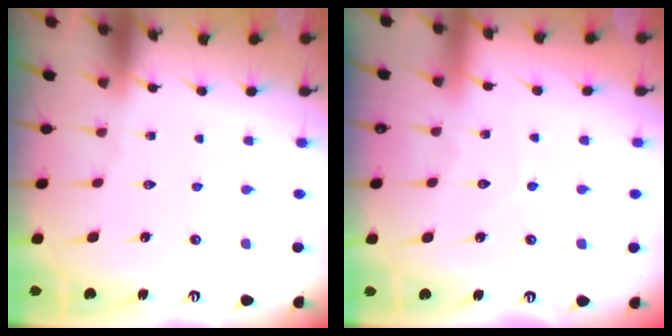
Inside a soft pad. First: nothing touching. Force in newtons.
{"total": 4.0, "press": 3.9, "slide": 0.4}